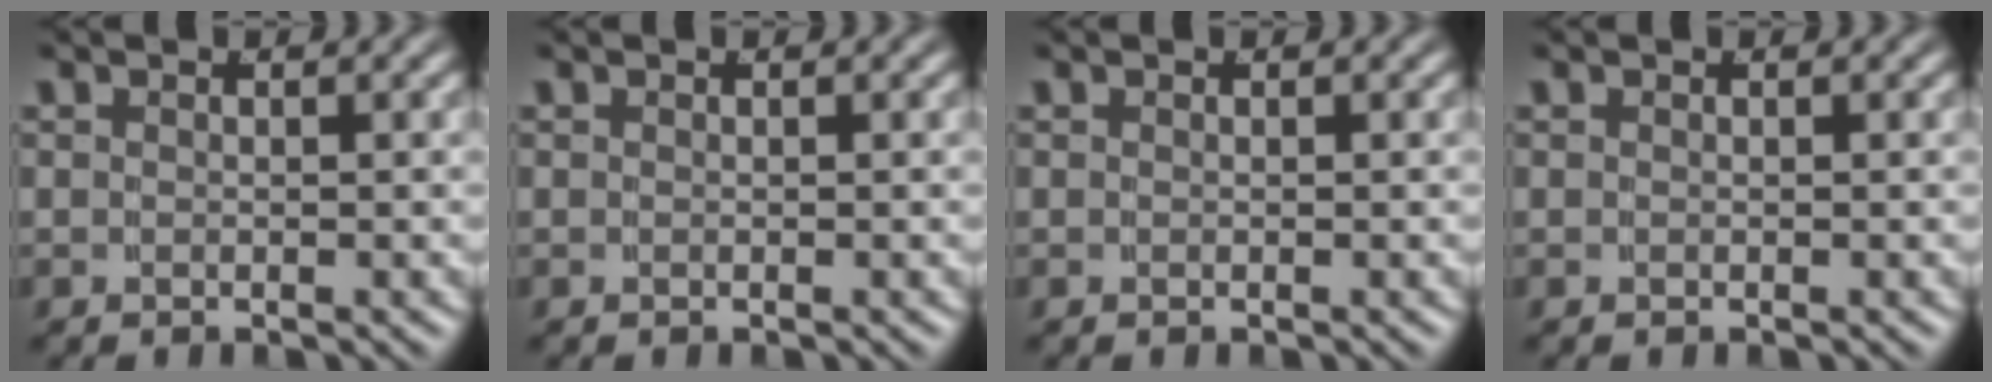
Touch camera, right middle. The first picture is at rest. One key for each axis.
{"total": 0.0}
{"total": 0.0}
{"total": 0.0}